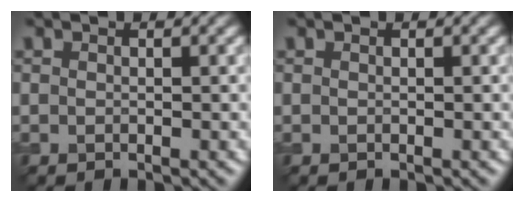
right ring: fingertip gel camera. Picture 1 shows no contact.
{"total": 0.0}